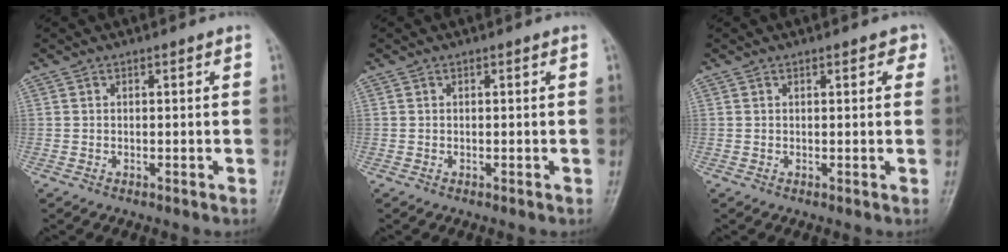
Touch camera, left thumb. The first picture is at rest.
{"total": 0.0}
{"total": 2.1, "force": [1.1, 1.1, 1.4], "torque": [-0.005, -0.001, 0.010]}